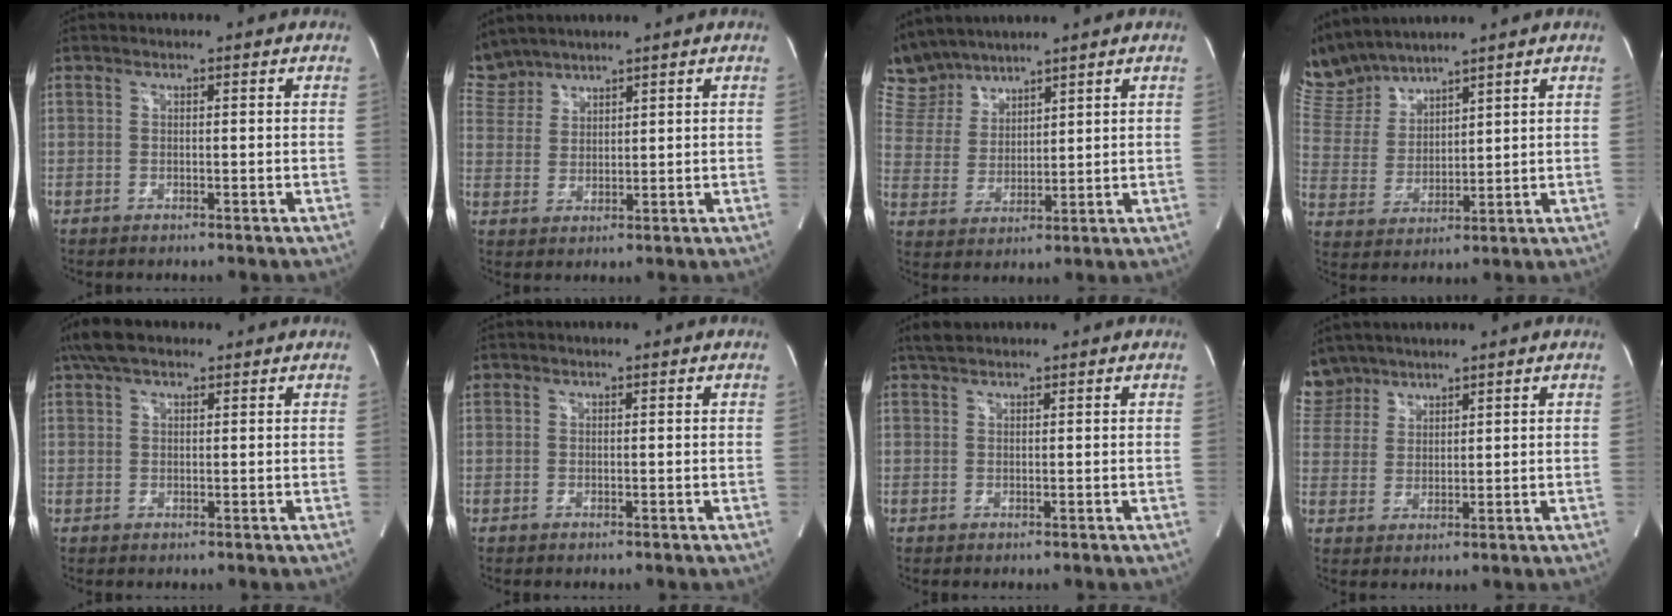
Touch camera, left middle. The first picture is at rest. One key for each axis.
{"total": 5.8, "fx": 5.4, "fy": 2.0, "fz": -0.1, "tx": -0.002, "ty": 0.009, "tz": 0.119}
{"total": 7.9, "fx": 7.6, "fy": 2.2, "fz": 0.5, "tx": -0.028, "ty": 0.015, "tz": 0.169}
{"total": 8.9, "fx": 8.7, "fy": 1.2, "fz": 1.2, "tx": -0.051, "ty": 0.015, "tz": 0.198}
{"total": 5.5, "fx": 4.0, "fy": 2.3, "fz": 2.9, "tx": -0.063, "ty": 0.027, "tz": 0.075}
{"total": 0.7, "fx": 0.4, "fy": 0.6, "fz": 0.1, "tx": 0.001, "ty": 0.011, "tz": 0.007}
{"total": 2.1, "fx": 1.9, "fy": 0.7, "fz": 0.7, "tx": -0.016, "ty": 0.012, "tz": 0.036}
{"total": 7.3, "fx": 6.2, "fy": 3.8, "fz": -0.1, "tx": -0.003, "ty": 0.009, "tz": 0.133}